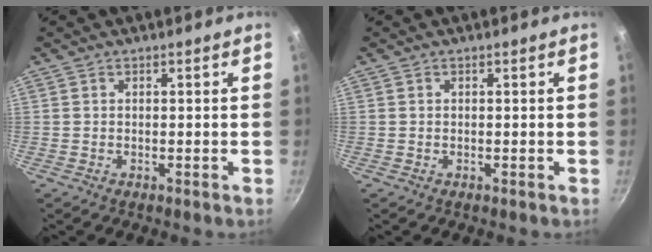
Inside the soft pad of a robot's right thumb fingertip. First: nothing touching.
{"total": 0.0}